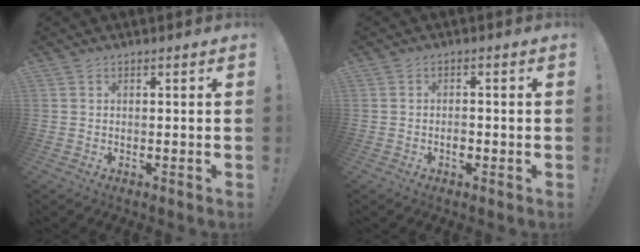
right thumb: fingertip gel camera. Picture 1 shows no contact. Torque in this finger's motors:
{"motor_torque": [0.41, 0.69, 0.21, -0.46, -0.01]}